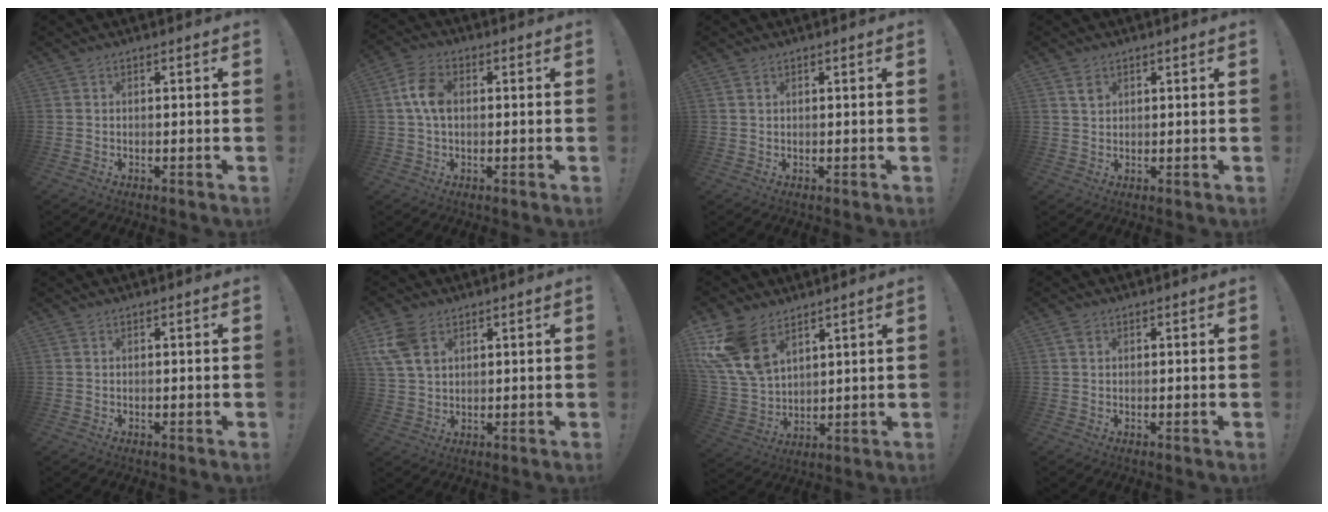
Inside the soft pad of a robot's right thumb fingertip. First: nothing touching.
{"total": 8.6, "force": [0.9, 5.8, 6.3], "torque": [-0.111, 0.010, 0.019]}
{"total": 1.2, "force": [0.7, 0.8, 0.5], "torque": [-0.003, -0.002, 0.013]}
{"total": 2.6, "force": [1.6, 1.8, 1.1], "torque": [0.000, -0.009, 0.026]}
{"total": 0.0}
{"total": 9.5, "force": [4.2, 6.4, 5.6], "torque": [-0.111, -0.008, 0.086]}
{"total": 15.5, "force": [9.2, 9.3, 8.4], "torque": [-0.173, -0.054, 0.180]}
{"total": 1.7, "force": [0.9, 1.2, 0.8], "torque": [-0.009, 0.002, 0.015]}